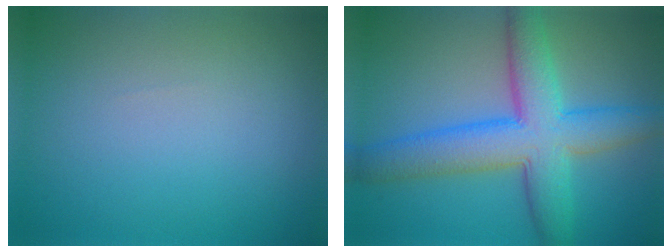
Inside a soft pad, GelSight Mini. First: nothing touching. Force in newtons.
{"total": 8.2, "press": 8.2, "slide": 0.2}